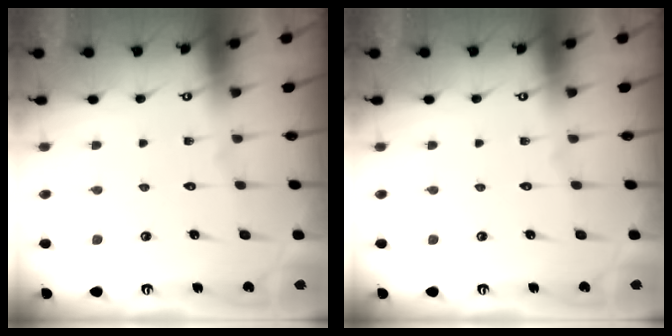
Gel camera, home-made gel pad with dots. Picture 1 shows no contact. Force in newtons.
{"total": 0.0}